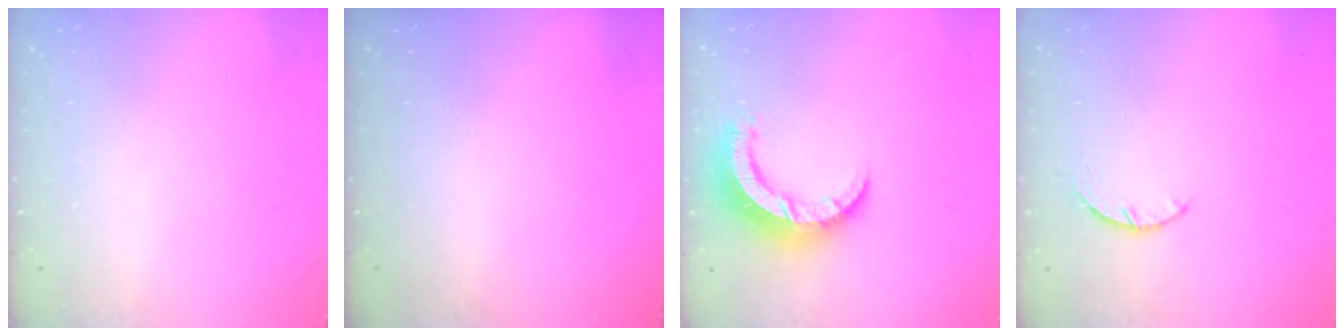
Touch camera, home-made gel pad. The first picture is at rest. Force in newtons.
{"total": 0.0}
{"total": 9.6, "press": 9.5, "slide": 1.2}
{"total": 2.9, "press": 2.8, "slide": 0.5}